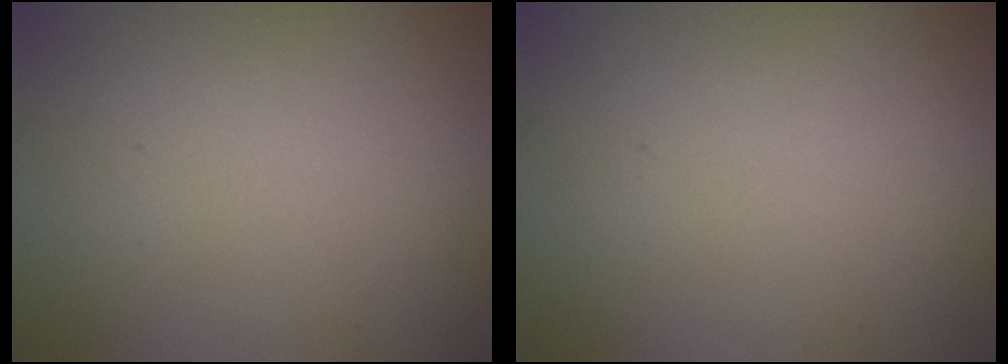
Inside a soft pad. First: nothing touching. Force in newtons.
{"total": 0.0}